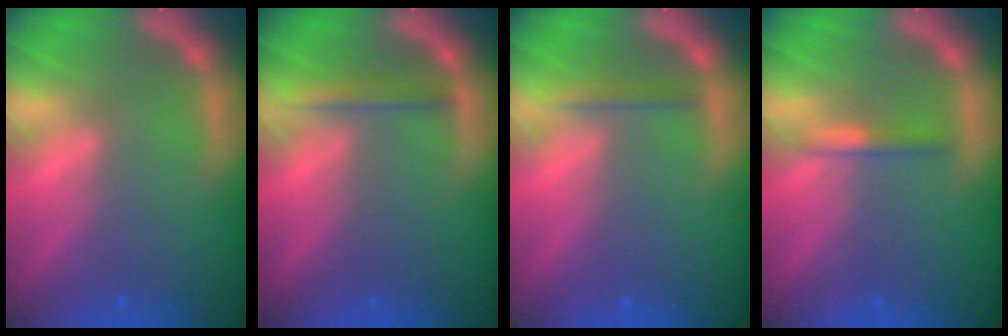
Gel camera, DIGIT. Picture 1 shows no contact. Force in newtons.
{"total": 2.0}
{"total": 1.4}
{"total": 1.4}